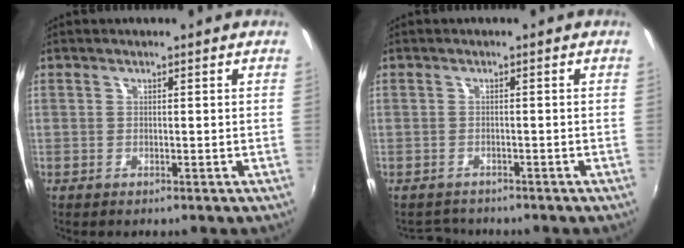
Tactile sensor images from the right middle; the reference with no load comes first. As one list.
[{"total": 2.8, "force": [-2.7, 0.9, 0.1], "torque": [-0.012, -0.002, -0.046]}]